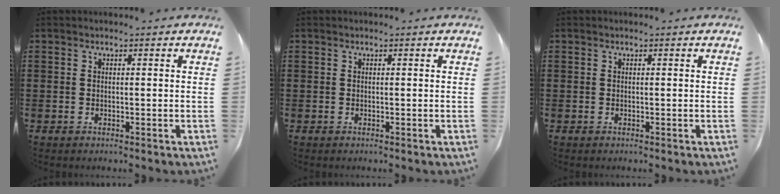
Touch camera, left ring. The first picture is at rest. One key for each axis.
{"total": 0.0}
{"total": 0.0}